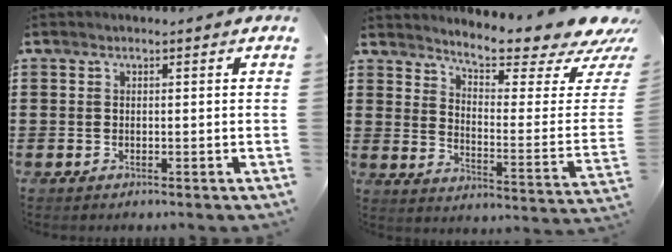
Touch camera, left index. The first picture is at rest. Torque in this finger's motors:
{"motor_torque": [2.14, 0.00, 0.26, 0.09]}